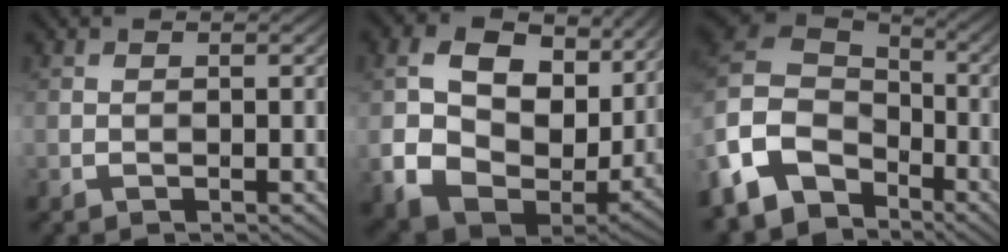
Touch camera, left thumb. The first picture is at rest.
{"total": 15.4, "force": [2.6, 11.2, 10.3], "torque": [-0.211, -0.010, 0.065]}
{"total": 14.4, "force": [-7.0, 10.7, 6.6], "torque": [-0.231, -0.017, -0.125]}